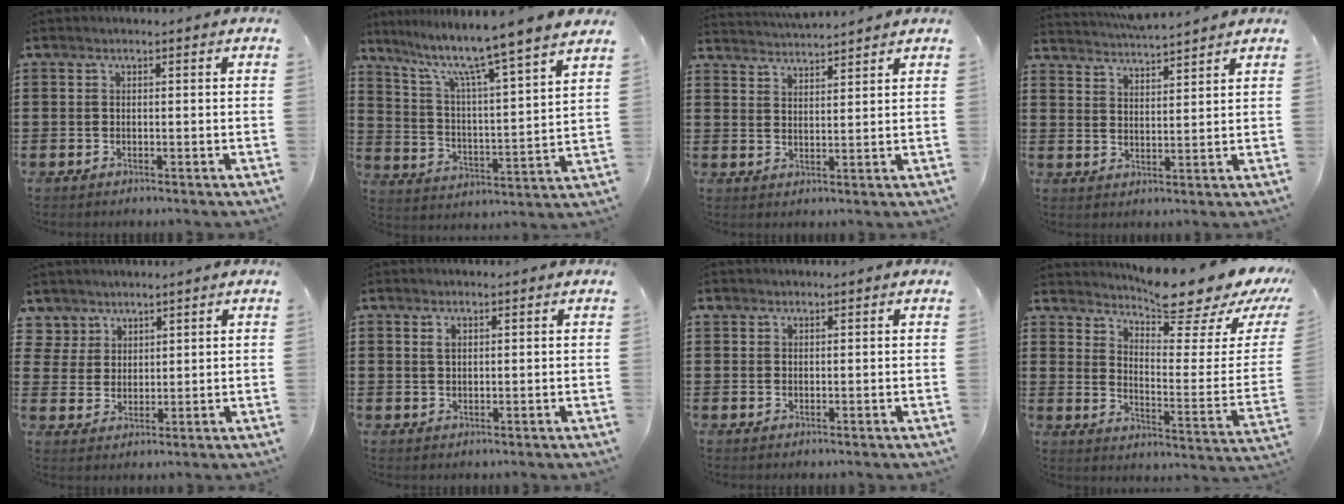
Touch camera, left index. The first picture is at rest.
{"total": 8.5, "force": [7.0, -0.8, 4.7], "torque": [-0.119, -0.057, 0.108]}
{"total": 3.2, "force": [3.1, -0.4, -0.2], "torque": [-0.006, -0.015, 0.056]}
{"total": 3.9, "force": [3.9, -0.5, 0.1], "torque": [-0.016, -0.021, 0.069]}
{"total": 4.3, "force": [3.0, 3.1, 0.1], "torque": [-0.024, 0.004, 0.057]}
{"total": 1.4, "force": [0.7, 0.6, 0.9], "torque": [-0.021, 0.004, 0.013]}
{"total": 1.0, "force": [0.7, 0.6, 0.2], "torque": [-0.007, 0.003, 0.015]}
{"total": 8.8, "force": [8.1, 0.6, 3.2], "torque": [-0.061, -0.076, 0.134]}